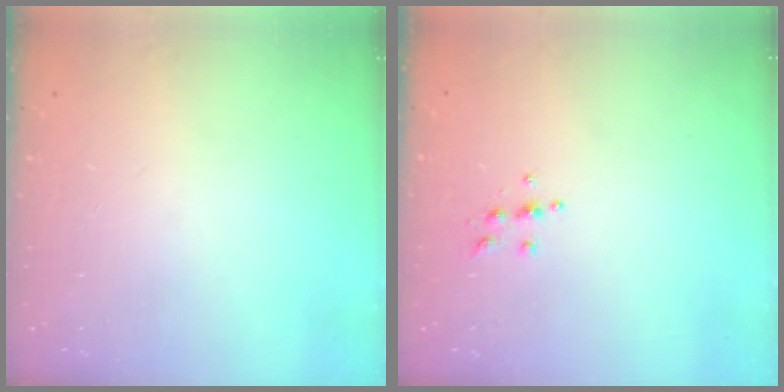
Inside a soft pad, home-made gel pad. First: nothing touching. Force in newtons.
{"total": 5.3, "press": 5.3, "slide": 0.5}